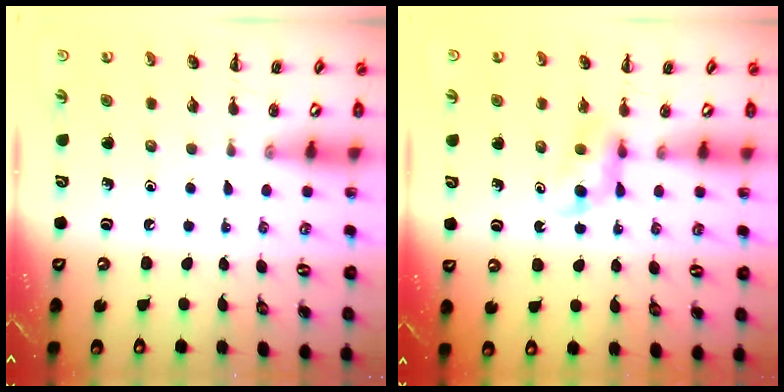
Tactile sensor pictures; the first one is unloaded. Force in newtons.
{"total": 4.3, "press": 4.0, "slide": 1.4}